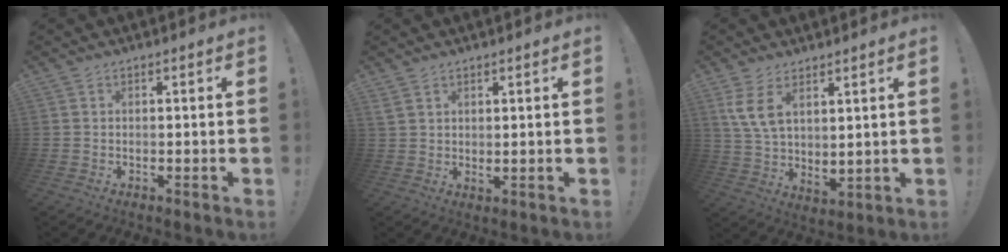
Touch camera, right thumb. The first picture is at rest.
{"total": 2.6, "force": [2.0, 0.8, 1.4], "torque": [-0.025, -0.012, 0.038]}
{"total": 8.2, "force": [5.8, 3.1, 4.9], "torque": [-0.094, -0.032, 0.112]}